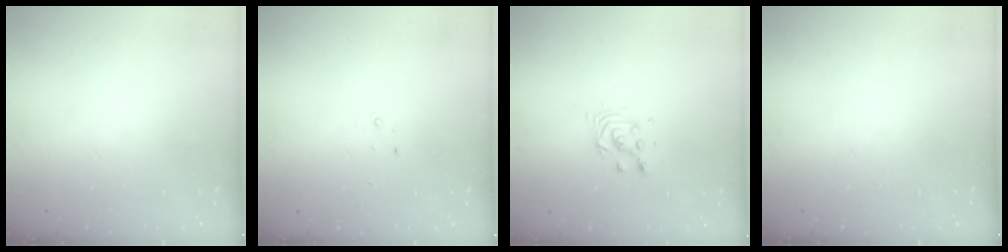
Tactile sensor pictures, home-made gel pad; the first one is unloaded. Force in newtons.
{"total": 1.5, "press": 1.5, "slide": 0.2}
{"total": 3.9, "press": 3.9, "slide": 0.2}
{"total": 0.0}